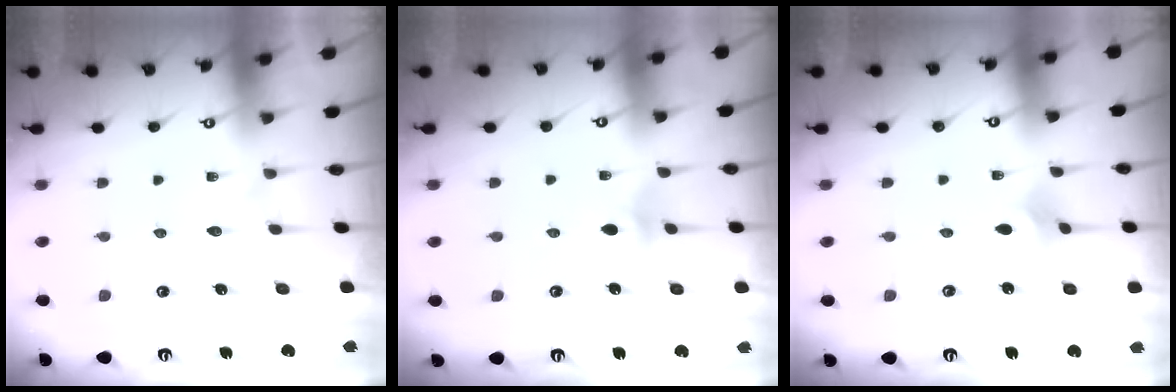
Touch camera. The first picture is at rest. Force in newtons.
{"total": 4.0, "press": 3.9, "slide": 1.0}
{"total": 2.1, "press": 2.1, "slide": 0.4}